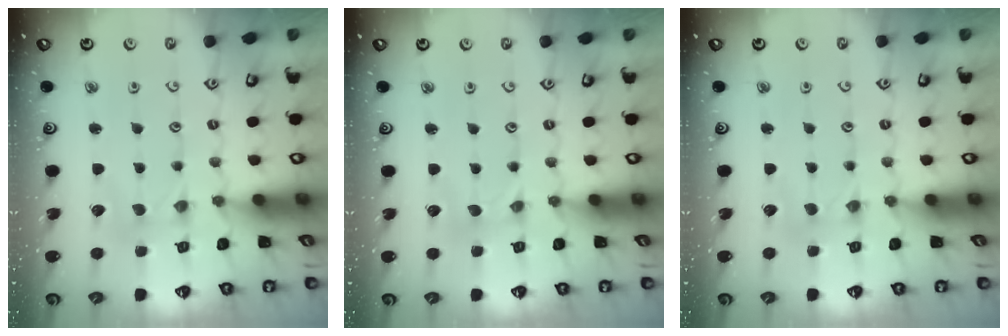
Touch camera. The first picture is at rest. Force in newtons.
{"total": 0.0}
{"total": 2.3, "press": 2.3, "slide": 0.3}